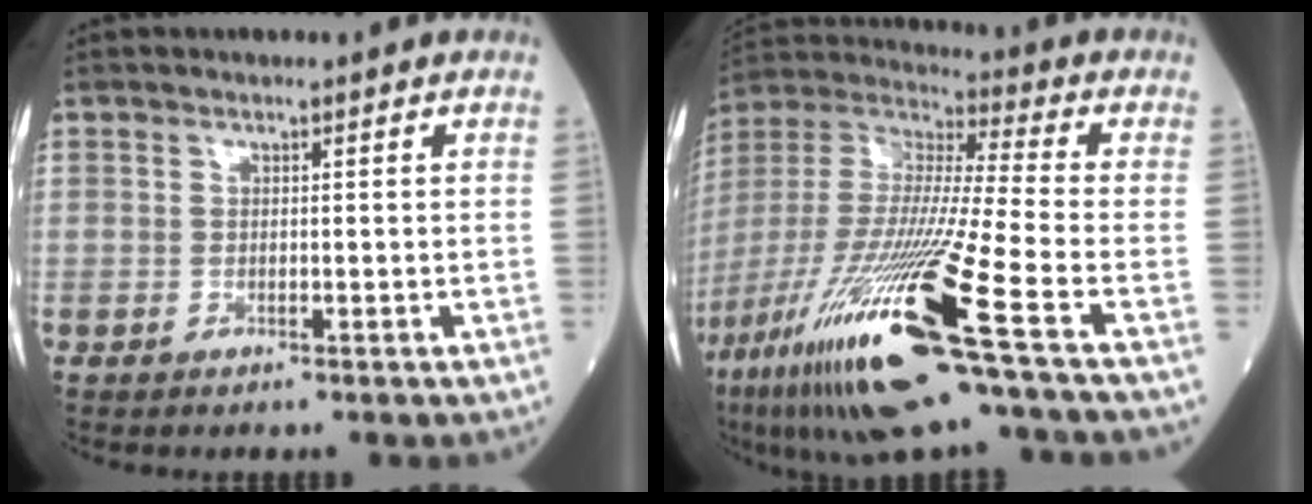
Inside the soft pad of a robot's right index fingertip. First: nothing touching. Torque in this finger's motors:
{"motor_torque": [1.80, -0.34, 1.05, 0.21]}